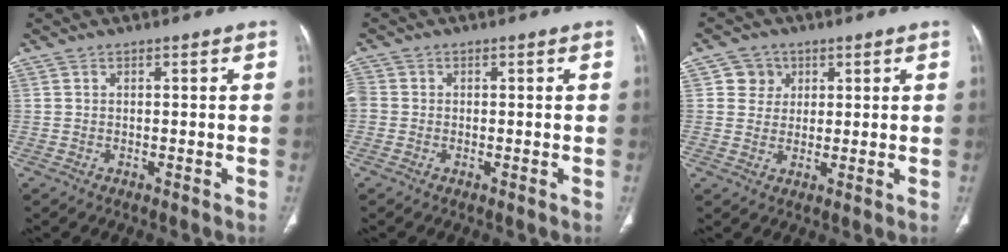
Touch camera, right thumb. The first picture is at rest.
{"total": 3.4, "force": [-0.5, 3.0, 1.5], "torque": [-0.037, 0.004, -0.016]}
{"total": 4.5, "force": [1.5, 4.2, 0.5], "torque": [0.017, -0.001, 0.022]}